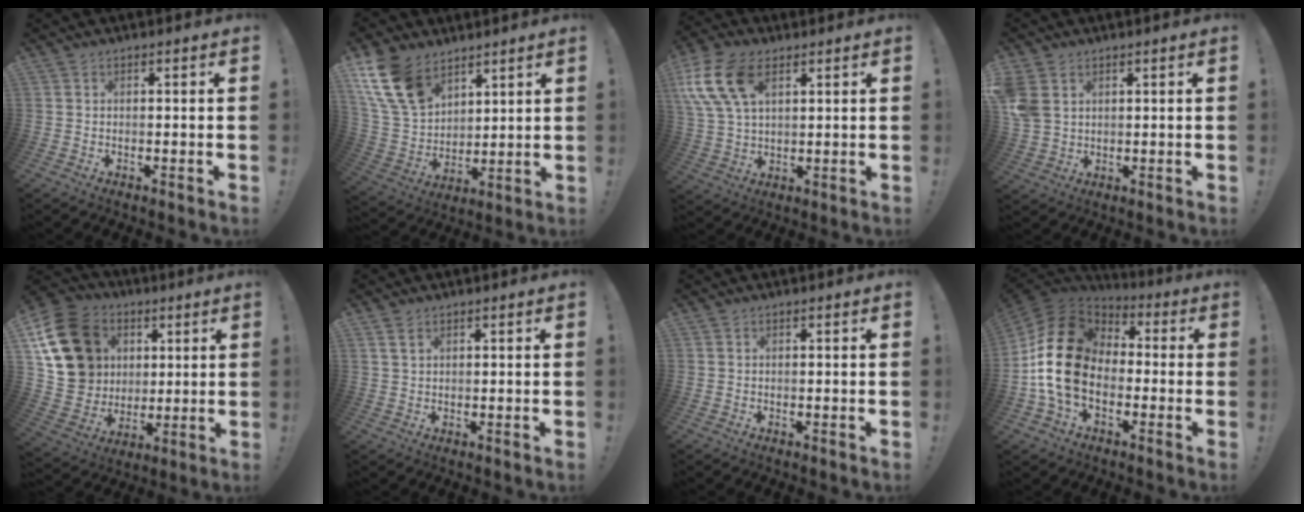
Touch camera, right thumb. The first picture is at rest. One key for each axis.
{"total": 16.2, "fx": 10.0, "fy": 10.0, "fz": 8.0, "tx": -0.180, "ty": -0.051, "tz": 0.194}
{"total": 14.5, "fx": 6.0, "fy": 8.7, "fz": 10.0, "tx": -0.214, "ty": -0.009, "tz": 0.114}
{"total": 6.8, "fx": 2.9, "fy": 5.0, "fz": 3.7, "tx": -0.083, "ty": -0.004, "tz": 0.059}
{"total": 18.5, "fx": 5.8, "fy": 15.5, "fz": 8.2, "tx": -0.132, "ty": -0.006, "tz": 0.138}
{"total": 2.4, "fx": 1.4, "fy": 1.2, "fz": 1.5, "tx": -0.025, "ty": -0.001, "tz": 0.025}
{"total": 0.0}
{"total": 19.7, "fx": -1.6, "fy": 13.8, "fz": 14.0, "tx": -0.277, "ty": 0.027, "tz": -0.021}